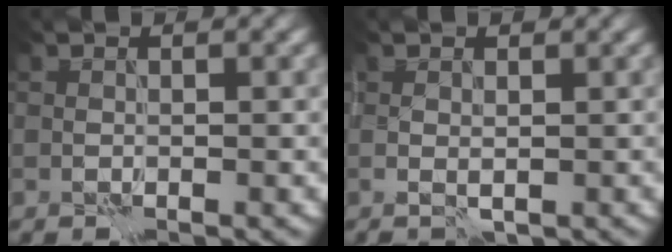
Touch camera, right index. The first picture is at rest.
{"total": 1.5, "force": [-0.2, 1.0, 1.0], "torque": [-0.017, 0.001, 0.004]}